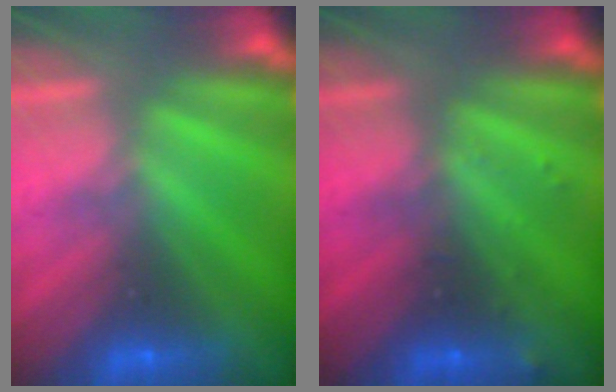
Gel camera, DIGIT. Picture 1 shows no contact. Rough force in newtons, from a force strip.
{"total": 2.9}